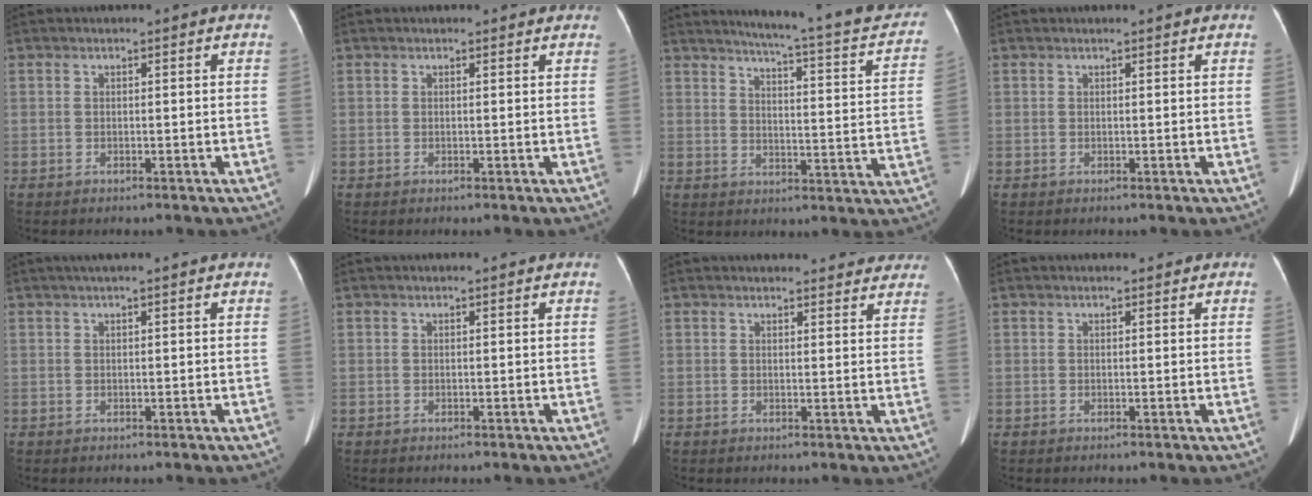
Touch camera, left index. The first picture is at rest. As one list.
[{"total": 0.6, "force": [0.4, 0.5, -0.1], "torque": [-0.010, -0.004, -0.001]}, {"total": 20.5, "force": [18.3, 1.6, 9.2], "torque": [-0.114, -0.046, 0.210]}, {"total": 1.3, "force": [1.2, 0.0, 0.3], "torque": [-0.010, 0.009, 0.014]}, {"total": 2.7, "force": [2.0, -0.3, 1.7], "torque": [-0.023, 0.029, 0.034]}, {"total": 1.1, "force": [1.0, 0.2, 0.4], "torque": [-0.009, 0.022, 0.010]}, {"total": 12.8, "force": [12.0, 3.0, 3.3], "torque": [-0.015, -0.001, 0.121]}, {"total": 1.9, "force": [1.5, 0.8, 0.8], "torque": [-0.007, 0.008, 0.014]}]